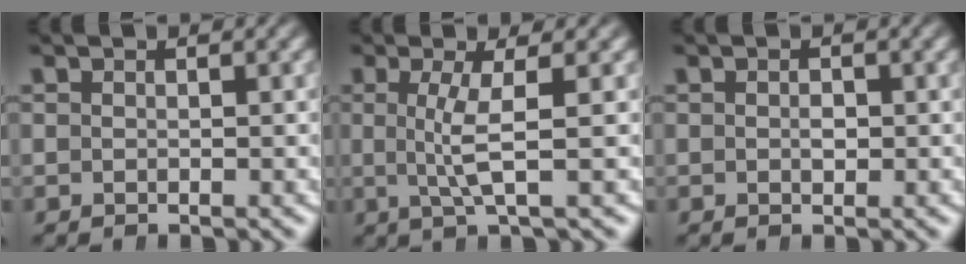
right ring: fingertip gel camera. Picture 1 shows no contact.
{"total": 3.4, "force": [0.1, -0.2, 3.4], "torque": [-0.072, -0.010, 0.005]}
{"total": 0.7, "force": [-0.1, 0.5, 0.5], "torque": [-0.010, -0.002, -0.001]}